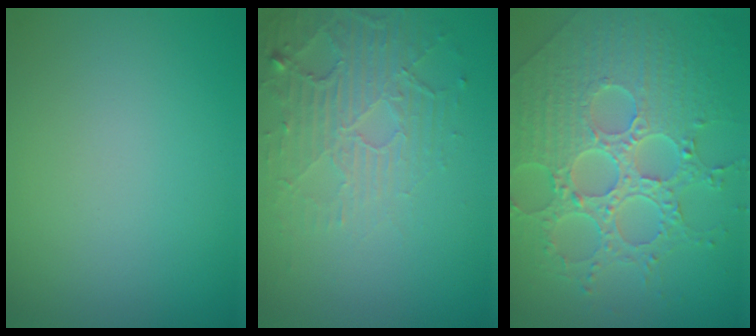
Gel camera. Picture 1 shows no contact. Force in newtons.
{"total": 5.4, "press": 3.4, "slide": 4.2}
{"total": 8.5, "press": 6.2, "slide": 5.8}